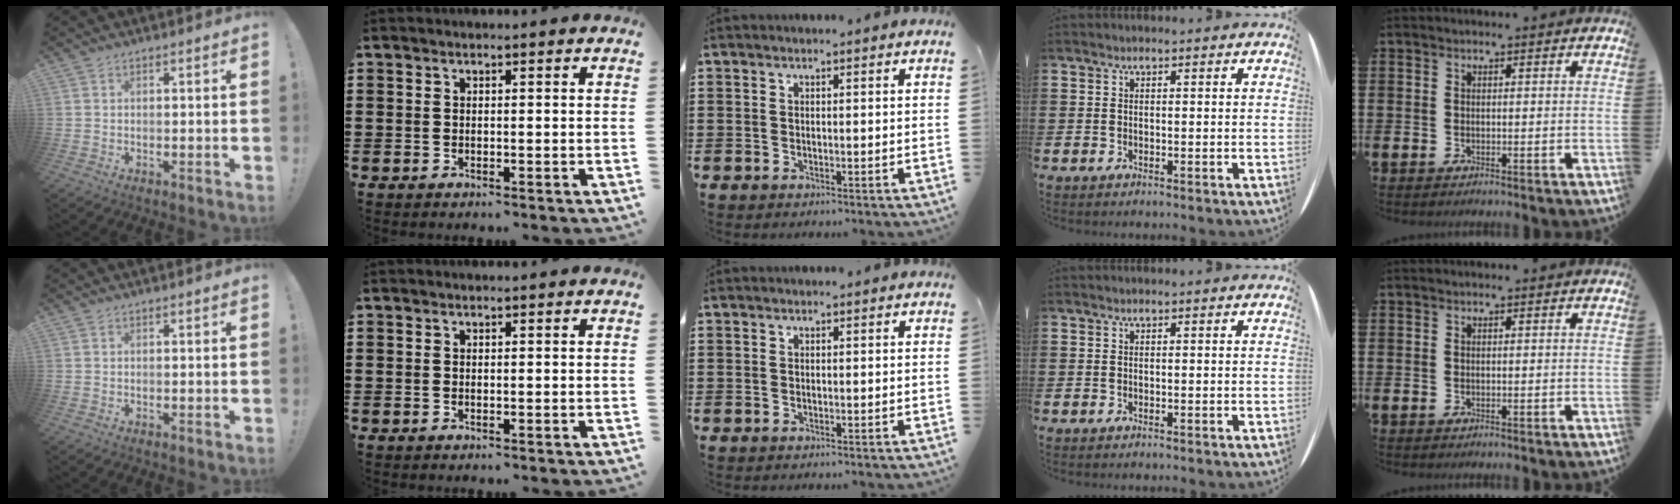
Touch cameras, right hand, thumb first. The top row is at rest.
{}